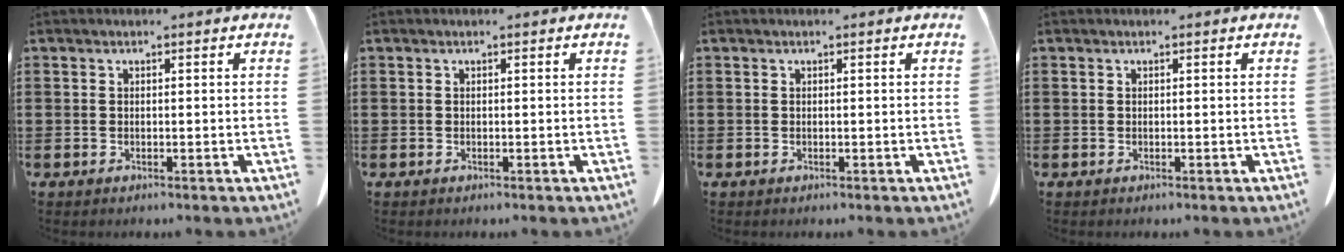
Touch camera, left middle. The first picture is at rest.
{"total": 0.0}
{"total": 0.0}
{"total": 0.0}